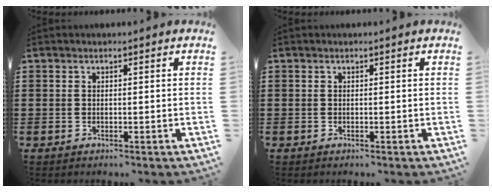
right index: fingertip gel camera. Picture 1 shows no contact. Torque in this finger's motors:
{"motor_torque": [0.00, 0.00, 0.00, 0.00]}